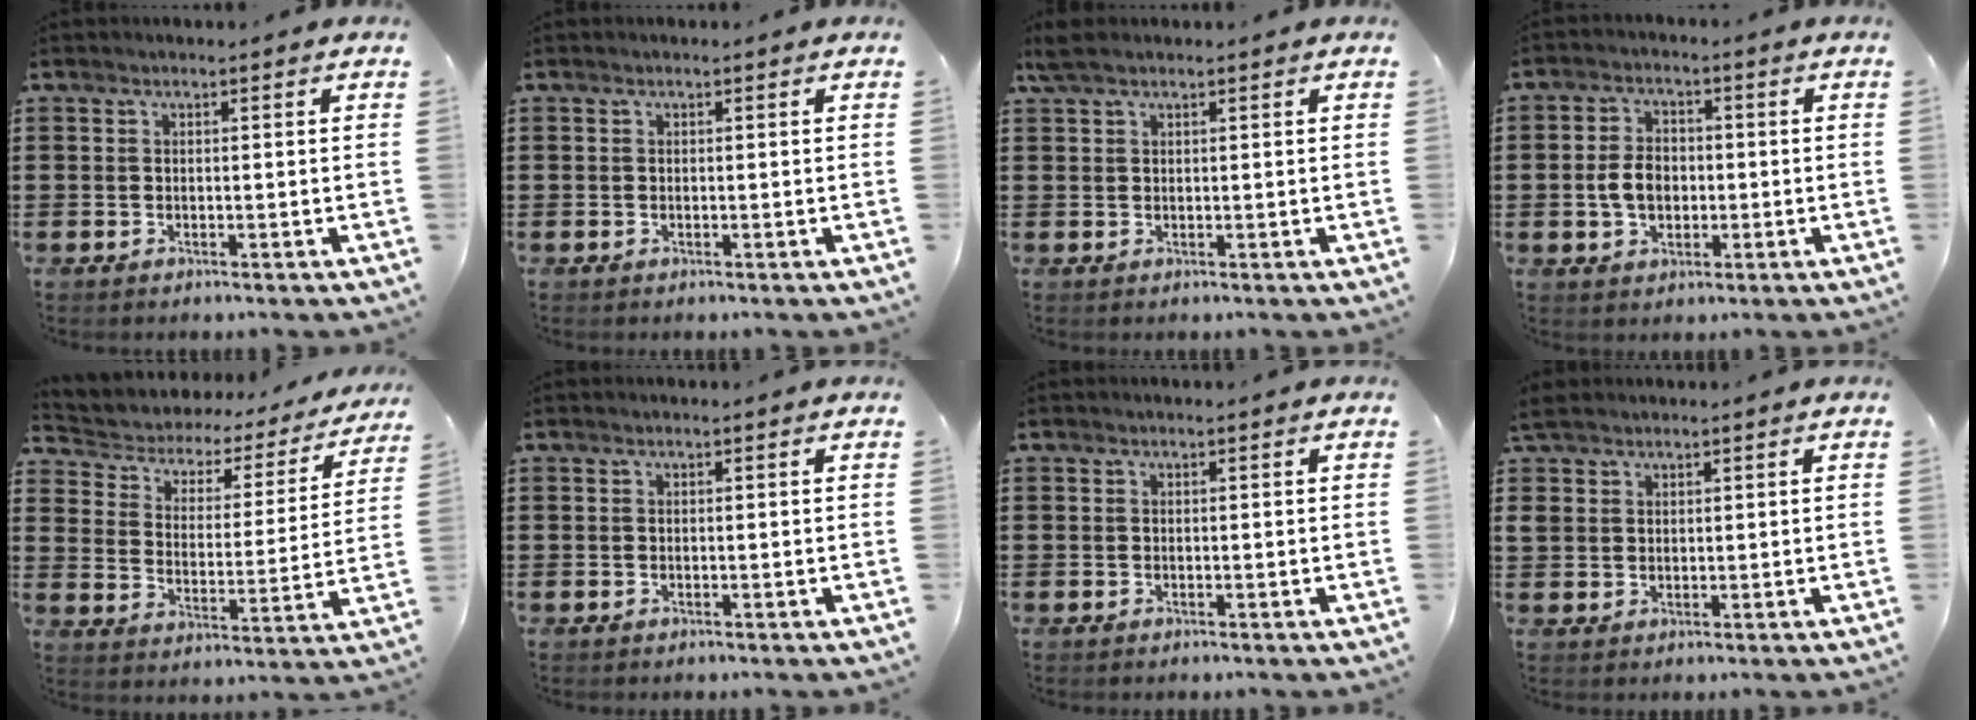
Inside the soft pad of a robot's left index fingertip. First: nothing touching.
{"total": 0.0}
{"total": 1.9, "force": [1.3, 0.6, 1.2], "torque": [-0.028, 0.004, 0.023]}
{"total": 5.2, "force": [-0.6, 3.5, 3.8], "torque": [-0.081, 0.000, -0.017]}
{"total": 3.0, "force": [2.4, 1.7, 0.7], "torque": [-0.033, -0.023, 0.029]}
{"total": 0.0}
{"total": 0.0}
{"total": 3.2, "force": [2.1, 2.4, 0.7], "torque": [-0.027, 0.014, 0.040]}